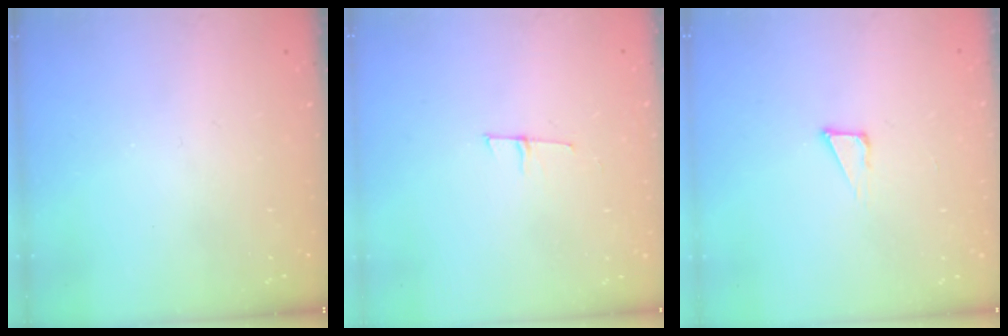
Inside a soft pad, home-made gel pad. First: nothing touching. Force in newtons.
{"total": 5.3, "press": 4.5, "slide": 2.9}
{"total": 3.3, "press": 3.2, "slide": 0.8}